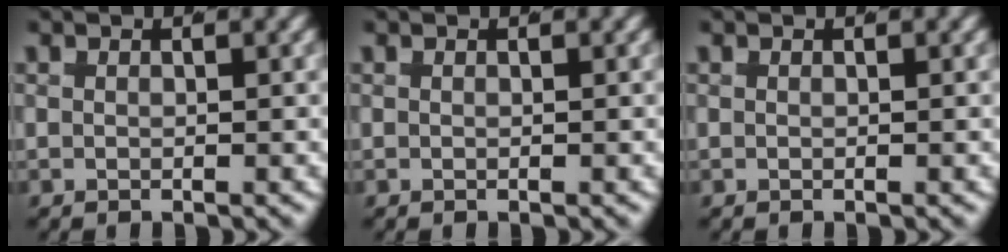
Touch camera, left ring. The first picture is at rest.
{"total": 0.0}
{"total": 0.0}